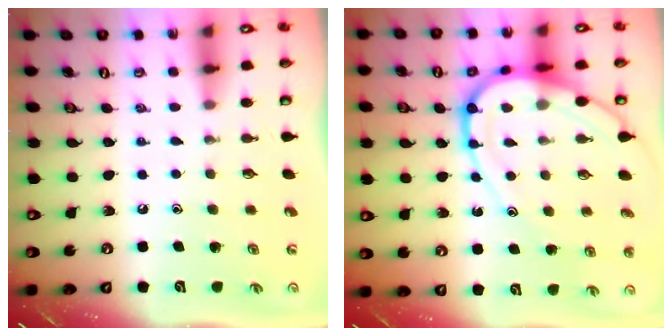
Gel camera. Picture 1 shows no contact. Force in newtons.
{"total": 14.8, "press": 14.8, "slide": 1.5}